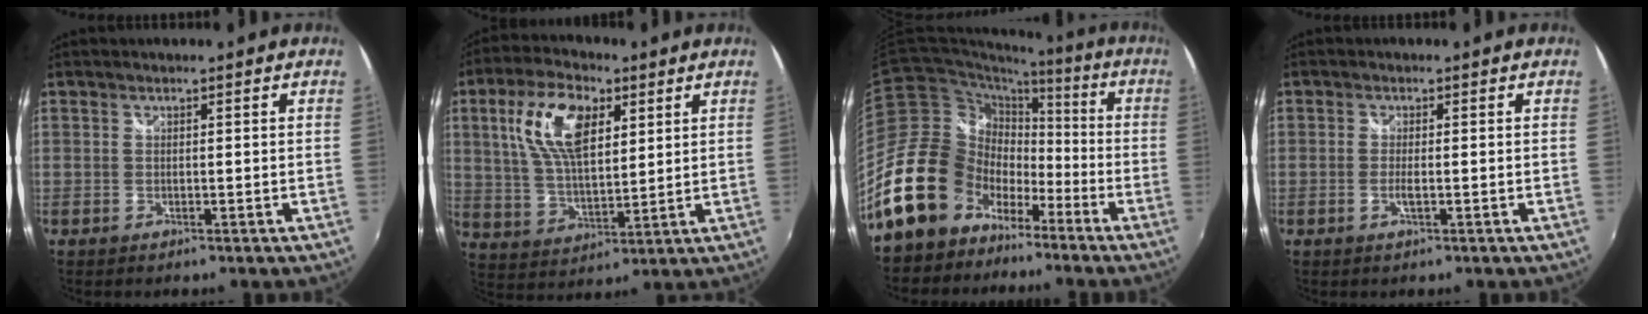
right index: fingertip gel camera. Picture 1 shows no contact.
{"total": 13.9, "force": [5.3, 6.7, 11.0], "torque": [-0.214, 0.019, 0.102]}
{"total": 20.8, "force": [-11.6, 15.2, 8.4], "torque": [-0.191, 0.034, -0.193]}
{"total": 2.0, "force": [-0.5, 0.3, 1.9], "torque": [-0.038, -0.004, -0.010]}